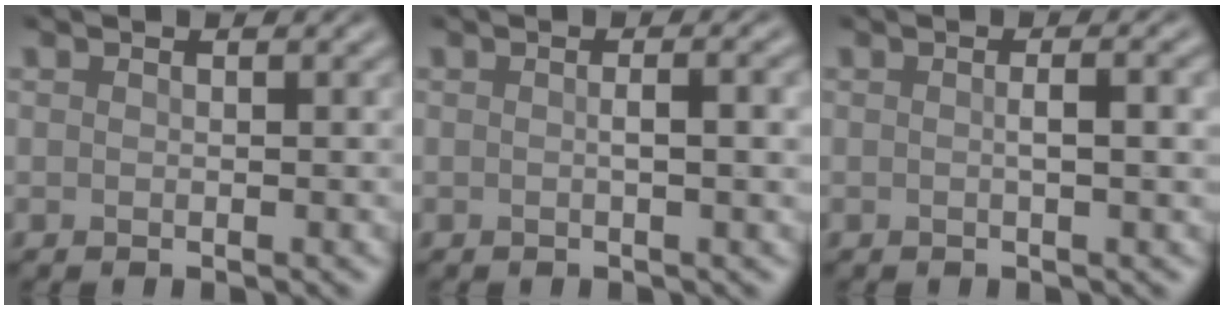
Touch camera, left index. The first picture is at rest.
{"total": 2.6, "force": [0.1, 0.7, 2.5], "torque": [-0.034, 0.004, -0.002]}
{"total": 2.6, "force": [0.1, 0.7, 2.5], "torque": [-0.035, 0.004, -0.002]}